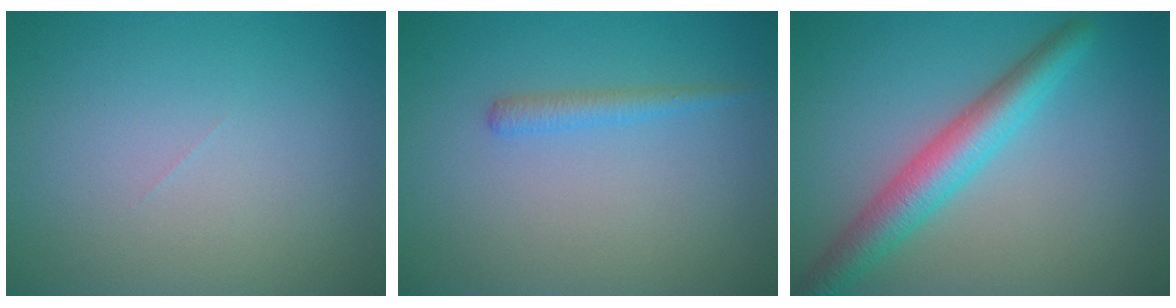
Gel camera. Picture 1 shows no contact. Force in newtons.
{"total": 1.3, "press": 1.3, "slide": 0.1}
{"total": 4.8, "press": 4.8, "slide": 0.1}